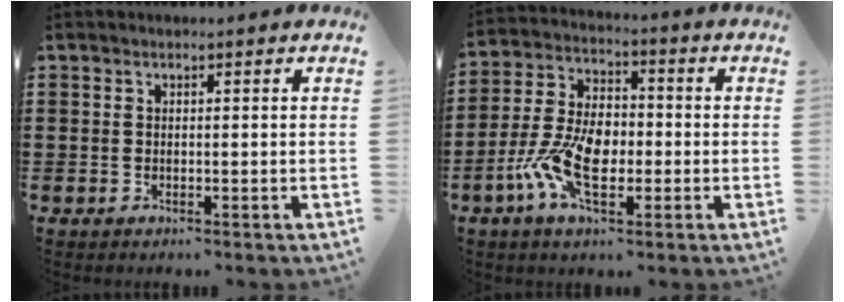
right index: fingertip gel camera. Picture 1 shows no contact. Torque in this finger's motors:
{"motor_torque": [2.14, 0.00, 0.46, 0.21]}